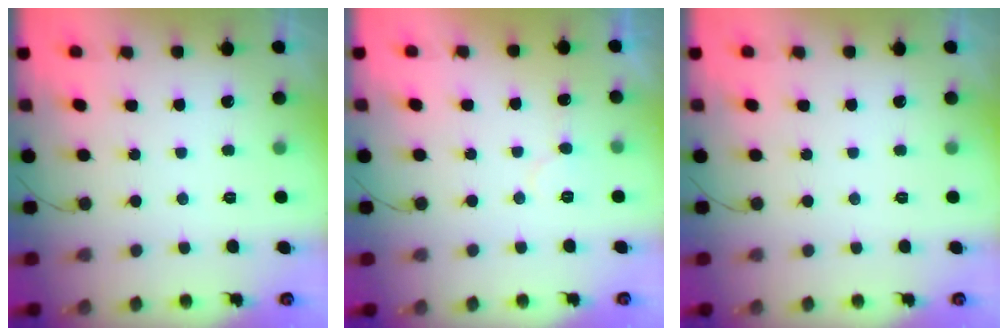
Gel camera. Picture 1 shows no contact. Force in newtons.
{"total": 5.5, "press": 5.5, "slide": 0.2}
{"total": 0.0}